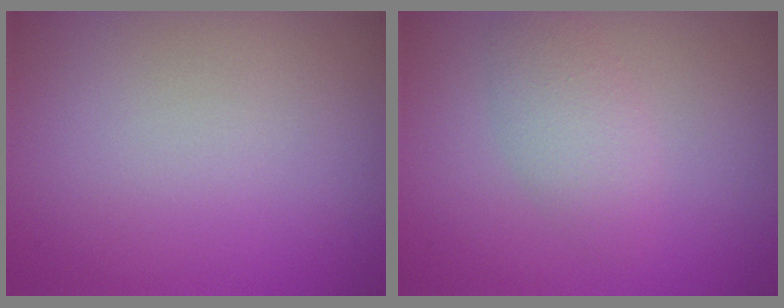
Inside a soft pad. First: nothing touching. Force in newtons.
{"total": 2.7, "press": 2.7, "slide": 0.1}